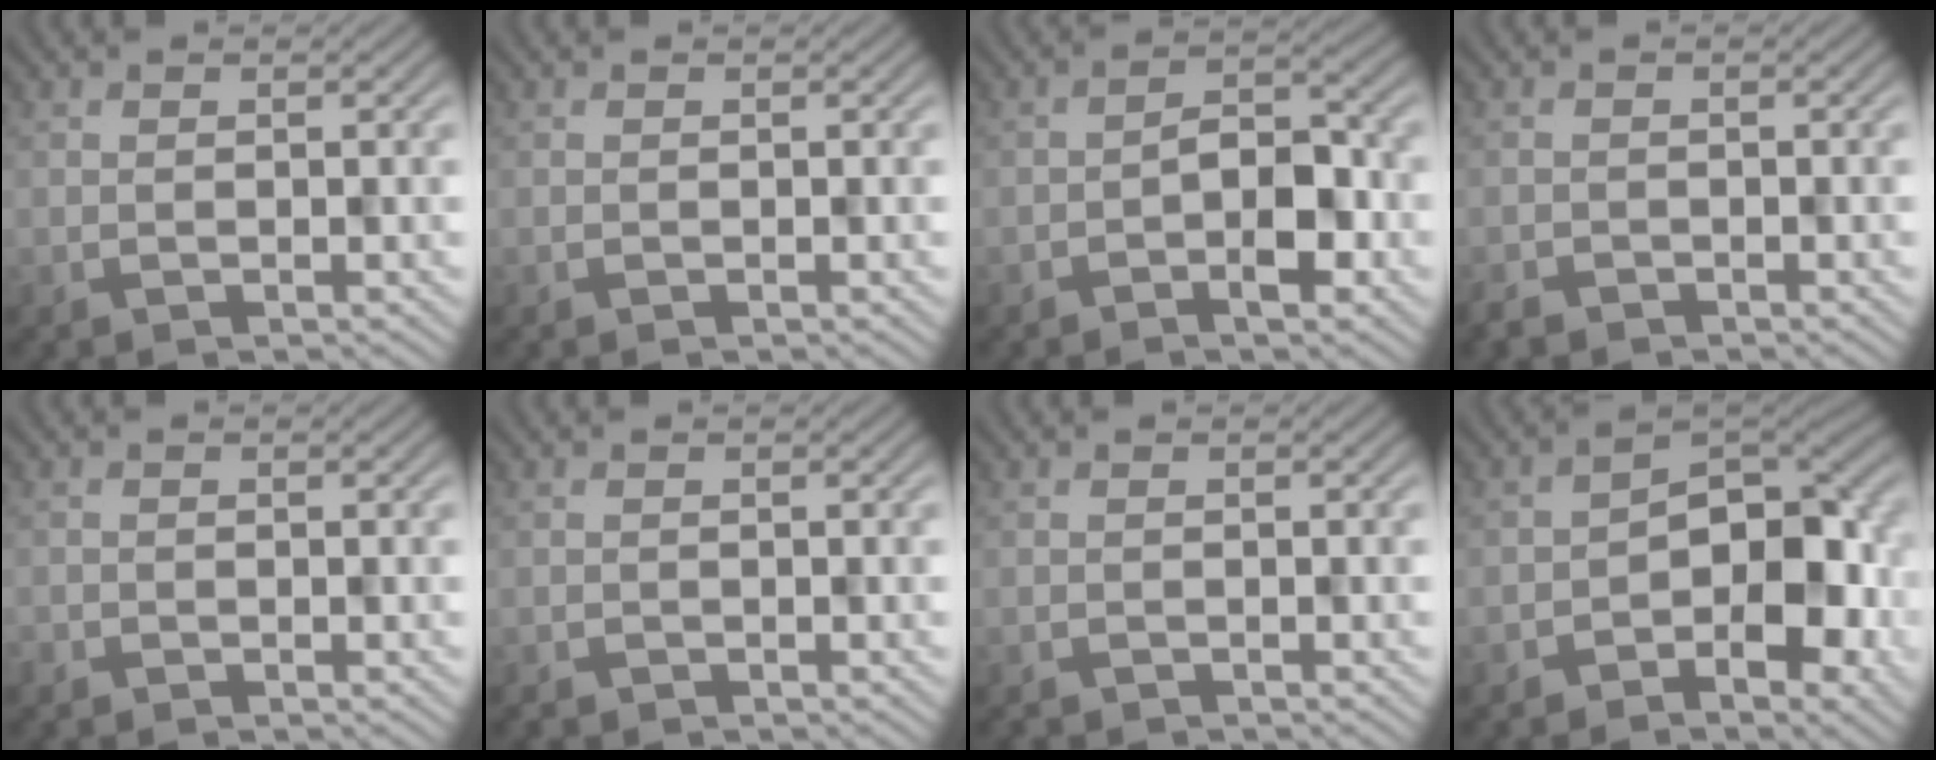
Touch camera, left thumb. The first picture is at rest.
{"total": 0.0}
{"total": 4.6, "force": [-1.9, 2.1, 3.7], "torque": [-0.044, 0.016, -0.033]}
{"total": 1.5, "force": [-1.4, 0.5, 0.0], "torque": [0.002, -0.003, -0.027]}
{"total": 0.7, "force": [-0.6, 0.2, -0.3], "torque": [0.007, 0.000, -0.010]}
{"total": 0.7, "force": [-0.6, 0.1, -0.3], "torque": [0.007, -0.001, -0.010]}
{"total": 0.8, "force": [-0.8, 0.0, -0.3], "torque": [0.007, 0.001, -0.013]}
{"total": 9.3, "force": [-2.4, 5.3, 7.2], "torque": [-0.075, 0.010, -0.049]}